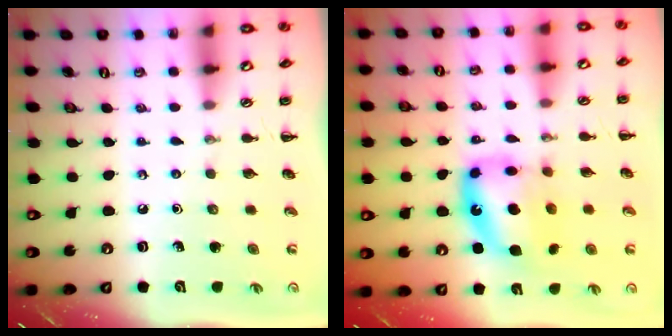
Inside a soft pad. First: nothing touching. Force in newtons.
{"total": 12.5, "press": 12.0, "slide": 3.5}